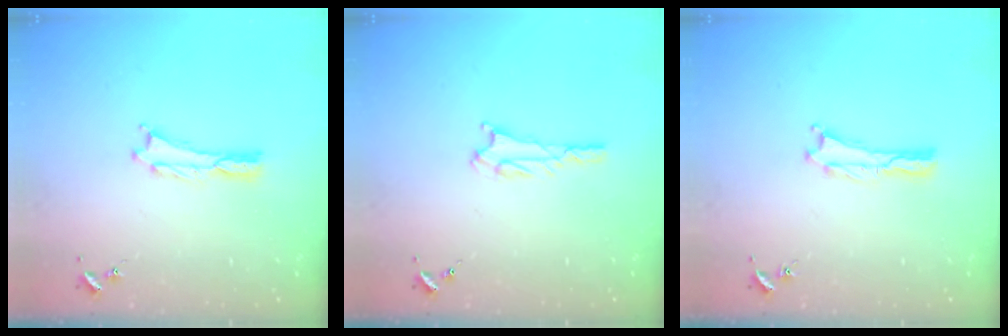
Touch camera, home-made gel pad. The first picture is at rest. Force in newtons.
{"total": 1.8, "press": 1.8, "slide": 0.2}
{"total": 0.0}